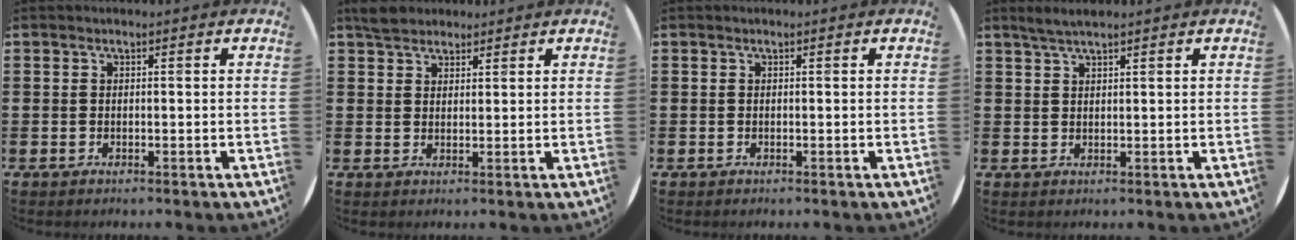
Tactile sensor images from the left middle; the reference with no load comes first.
{"total": 3.0, "force": [2.8, 1.2, 0.4], "torque": [-0.005, 0.004, 0.052]}
{"total": 0.0}
{"total": 1.9, "force": [1.7, 0.1, 0.9], "torque": [-0.017, 0.003, 0.030]}